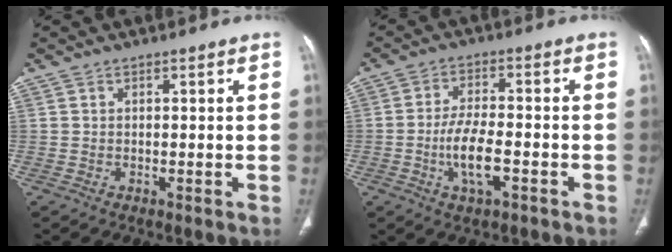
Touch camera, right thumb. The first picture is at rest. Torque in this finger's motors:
{"motor_torque": [3.99, 1.01, 1.31, -1.49, 0.28]}